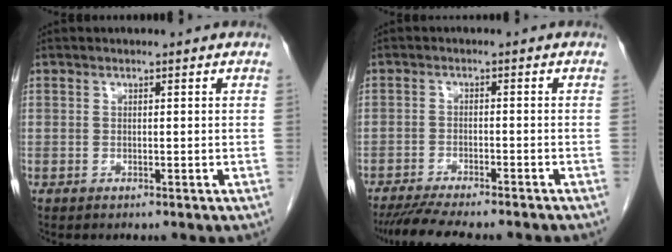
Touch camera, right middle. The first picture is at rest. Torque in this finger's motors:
{"motor_torque": [1.09, -1.05, 0.07, 0.06]}